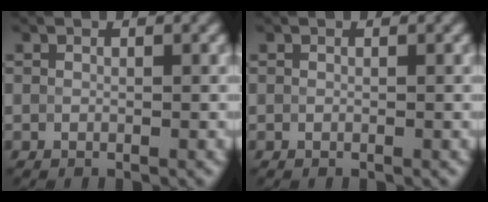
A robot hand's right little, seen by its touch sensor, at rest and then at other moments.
{"total": 0.0}